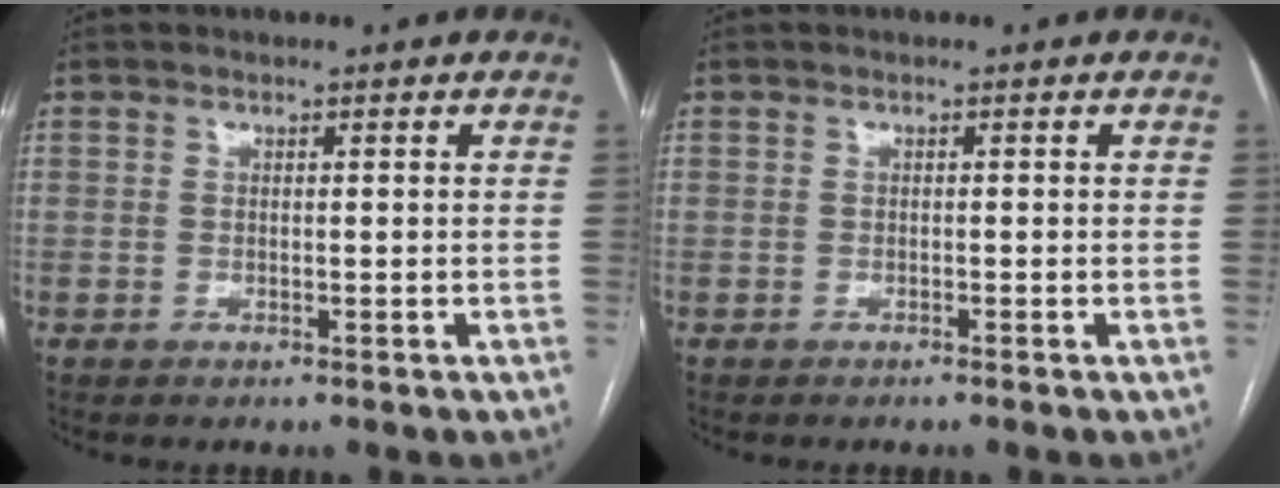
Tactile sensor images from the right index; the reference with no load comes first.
{"total": 0.0}